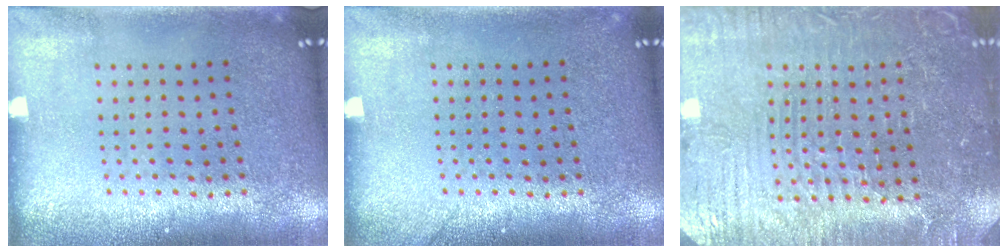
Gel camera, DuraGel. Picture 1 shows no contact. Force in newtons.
{"total": 0.5, "press": 0.5, "slide": 0.1}
{"total": 4.1, "press": 3.9, "slide": 1.0}